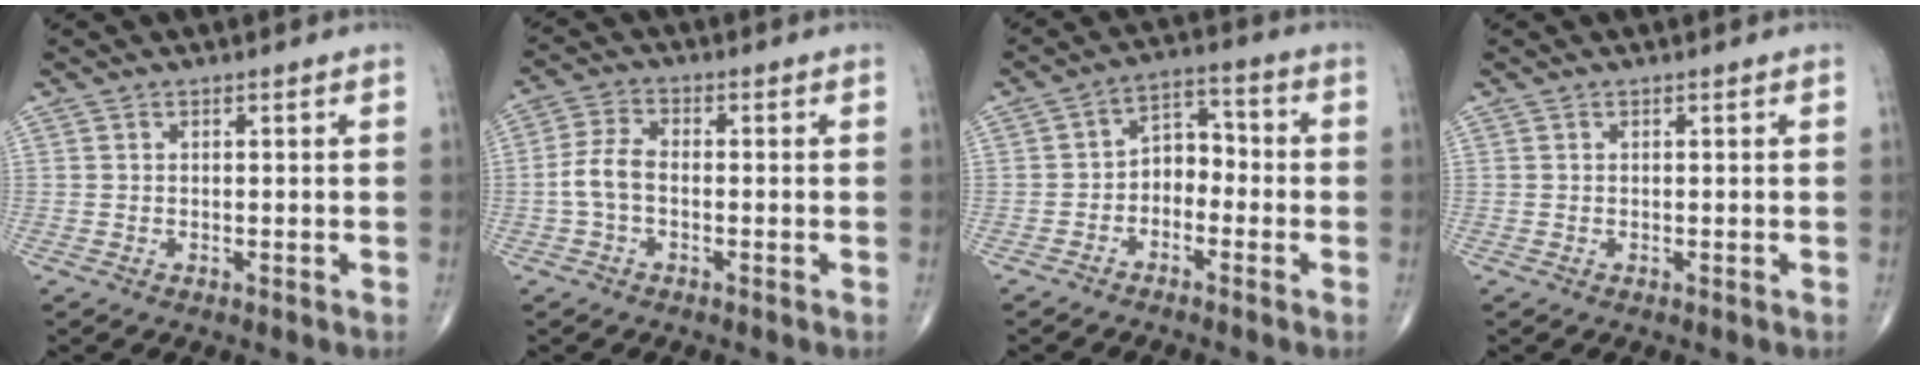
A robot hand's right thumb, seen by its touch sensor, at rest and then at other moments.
{"total": 5.1, "force": [-1.0, 3.0, 4.1], "torque": [-0.090, 0.019, -0.026]}
{"total": 6.2, "force": [-2.0, 4.4, 3.9], "torque": [-0.038, 0.039, -0.050]}
{"total": 0.0}